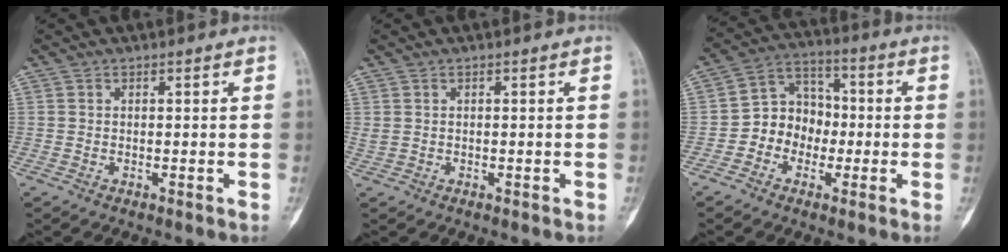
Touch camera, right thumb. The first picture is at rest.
{"total": 0.8, "force": [0.1, 0.6, 0.5], "torque": [-0.015, 0.005, 0.005]}
{"total": 9.4, "force": [-2.1, 8.0, 4.3], "torque": [-0.029, 0.040, -0.051]}